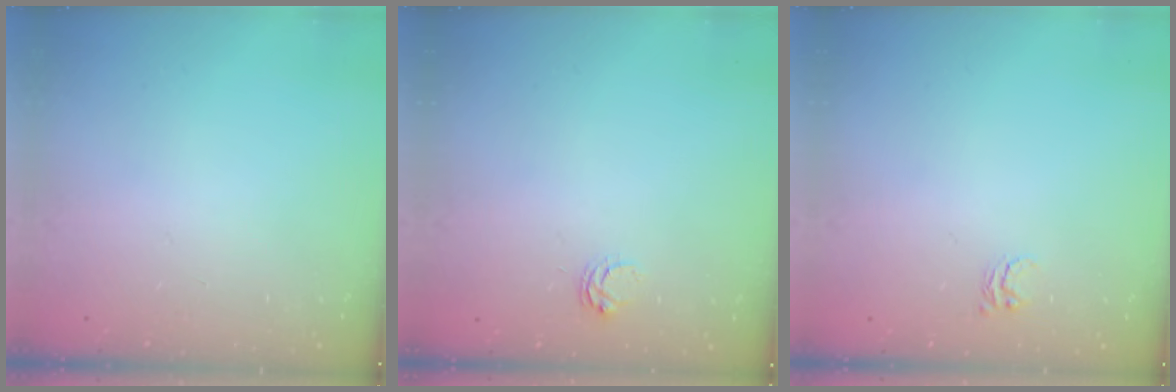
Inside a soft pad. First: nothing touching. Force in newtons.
{"total": 3.9, "press": 3.9, "slide": 0.2}
{"total": 4.1, "press": 4.1, "slide": 0.2}